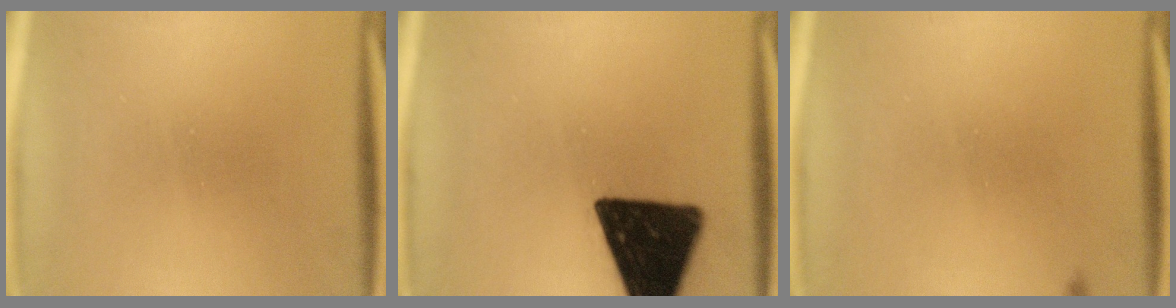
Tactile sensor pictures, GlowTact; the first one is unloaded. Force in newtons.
{"total": 18.5}
{"total": 0.6}